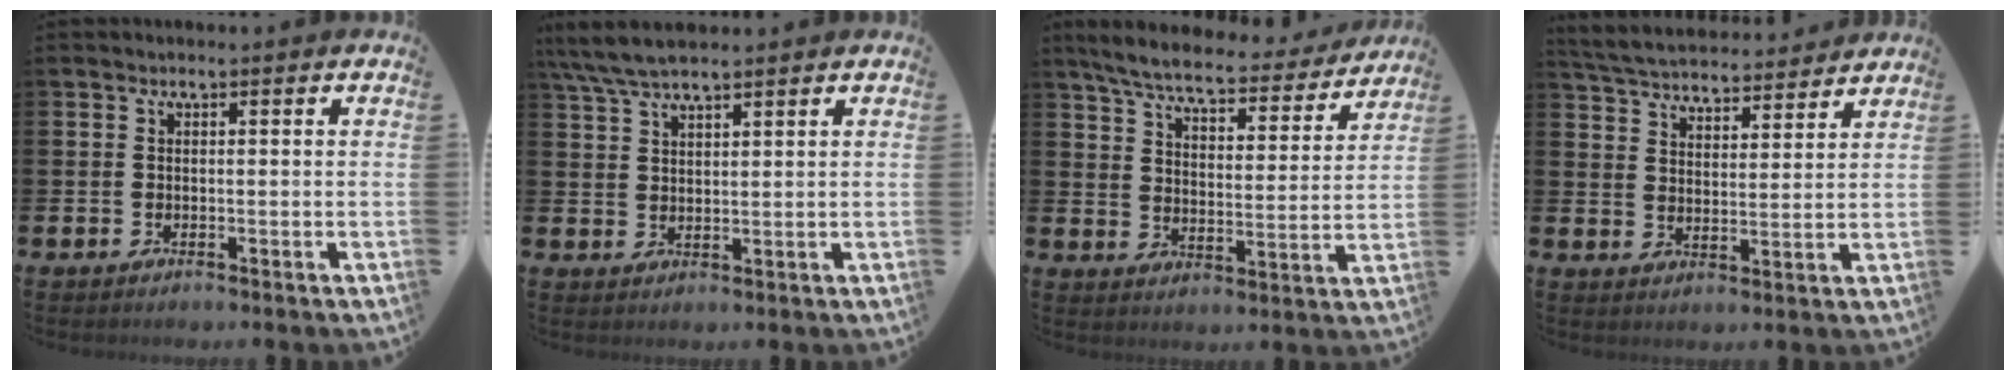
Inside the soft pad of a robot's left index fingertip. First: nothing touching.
{"total": 5.7, "force": [5.0, 1.0, 2.5], "torque": [-0.062, -0.010, 0.093]}
{"total": 6.9, "force": [6.4, 1.0, 2.5], "torque": [-0.075, -0.041, 0.106]}
{"total": 5.3, "force": [5.2, 0.9, 0.4], "torque": [-0.031, -0.039, 0.091]}